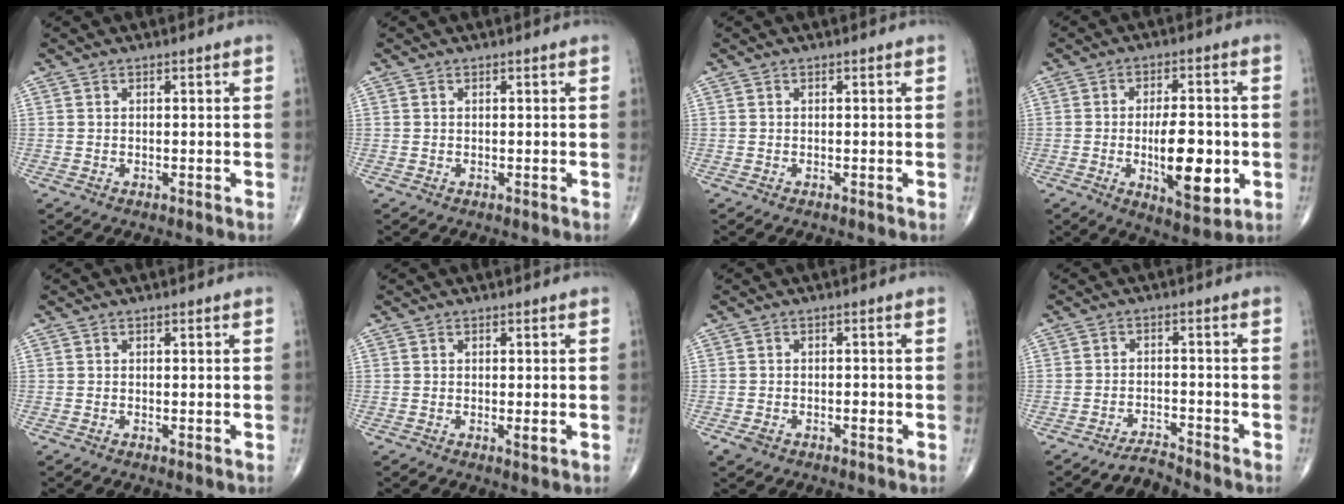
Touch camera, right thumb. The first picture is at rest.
{"total": 0.0}
{"total": 0.0}
{"total": 13.0, "force": [-2.4, 5.3, 11.6], "torque": [-0.163, 0.000, -0.026]}
{"total": 0.0}
{"total": 1.2, "force": [-0.2, 0.3, 1.2], "torque": [-0.019, -0.005, -0.004]}
{"total": 2.4, "force": [-1.1, 1.6, 1.4], "torque": [-0.024, 0.007, -0.013]}
{"total": 3.5, "force": [-3.5, -0.3, -0.1], "torque": [-0.003, 0.023, -0.064]}